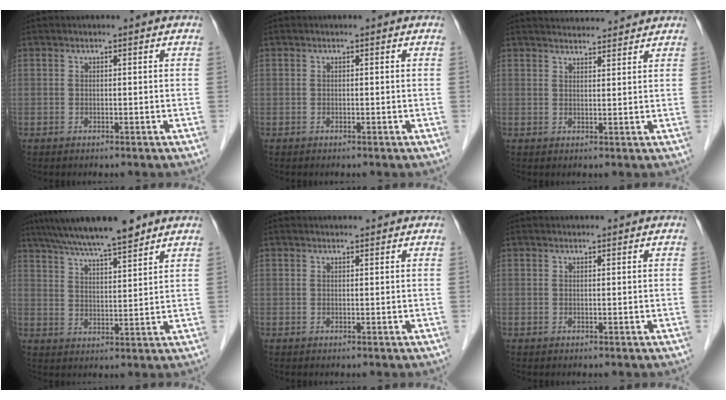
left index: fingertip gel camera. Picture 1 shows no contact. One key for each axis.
{"total": 0.0}
{"total": 7.5, "fx": 7.3, "fy": 0.7, "fz": 1.6, "tx": -0.025, "ty": 0.025, "tz": 0.099}
{"total": 12.2, "fx": 10.3, "fy": 0.8, "fz": 6.6, "tx": -0.112, "ty": 0.020, "tz": 0.167}
{"total": 2.2, "fx": 2.2, "fy": 0.2, "fz": 0.4, "tx": -0.009, "ty": 0.015, "tz": 0.031}
{"total": 1.4, "fx": 1.4, "fy": 0.1, "fz": 0.3, "tx": -0.007, "ty": 0.014, "tz": 0.024}